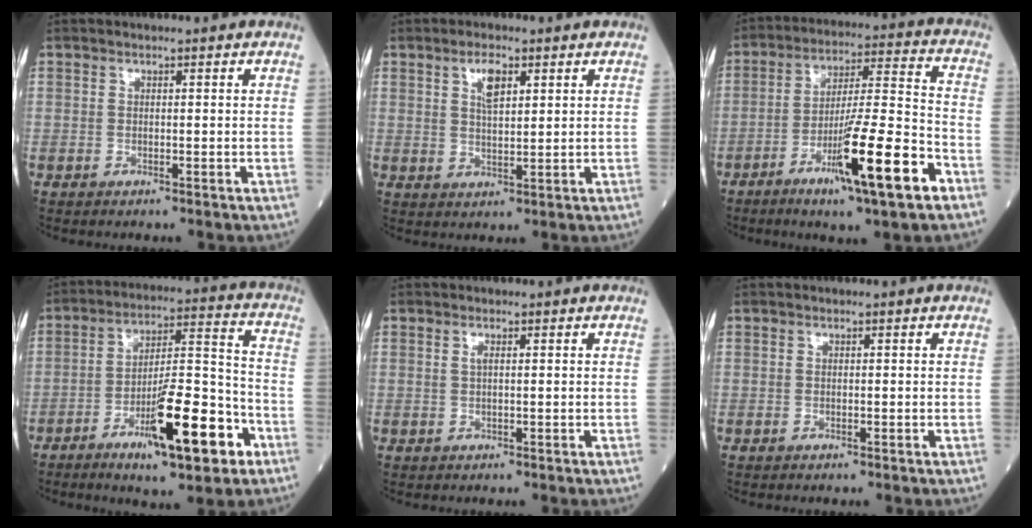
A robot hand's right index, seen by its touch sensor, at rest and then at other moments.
{"total": 4.1, "force": [2.1, 1.3, 3.3], "torque": [-0.064, 0.002, 0.041]}
{"total": 16.0, "force": [-7.8, 0.3, 14.0], "torque": [-0.238, -0.018, -0.125]}
{"total": 15.6, "force": [-7.5, 2.7, 13.4], "torque": [-0.221, 0.002, -0.113]}
{"total": 0.8, "force": [0.4, 0.1, 0.7], "torque": [-0.022, 0.000, 0.010]}
{"total": 0.0}